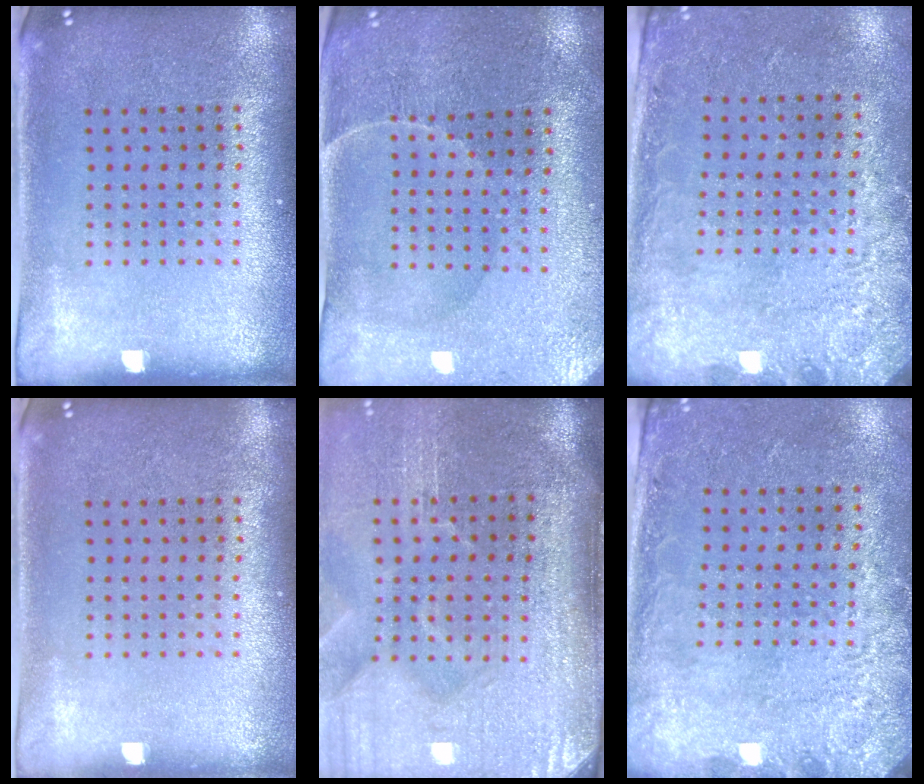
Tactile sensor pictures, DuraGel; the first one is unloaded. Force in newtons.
{"total": 0.7, "press": 0.6, "slide": 0.4}
{"total": 2.8, "press": 1.9, "slide": 2.1}
{"total": 0.0}
{"total": 5.0, "press": 4.2, "slide": 2.6}
{"total": 2.8, "press": 1.9, "slide": 2.1}